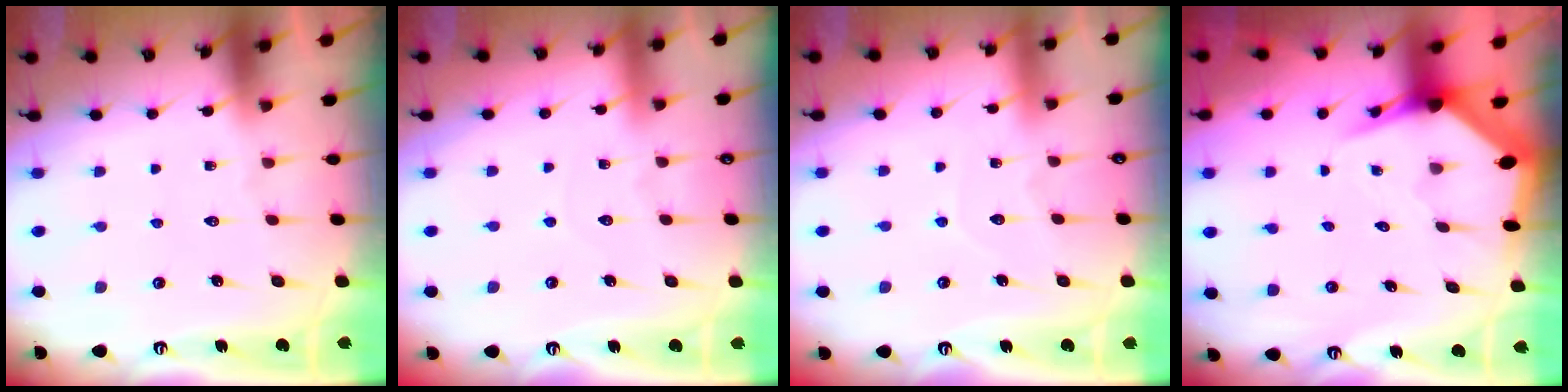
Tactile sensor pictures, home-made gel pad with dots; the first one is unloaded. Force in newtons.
{"total": 3.0, "press": 3.0, "slide": 0.2}
{"total": 4.5, "press": 4.5, "slide": 0.5}
{"total": 4.4, "press": 4.3, "slide": 0.7}